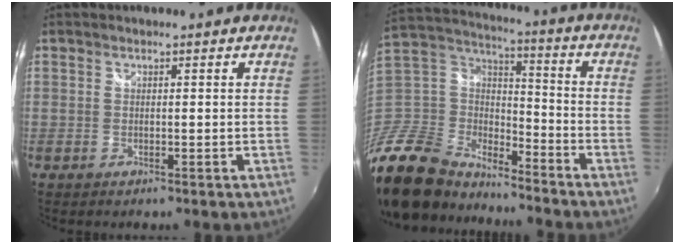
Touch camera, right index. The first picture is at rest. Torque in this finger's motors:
{"motor_torque": [-0.16, -0.09, -0.83, -0.21]}